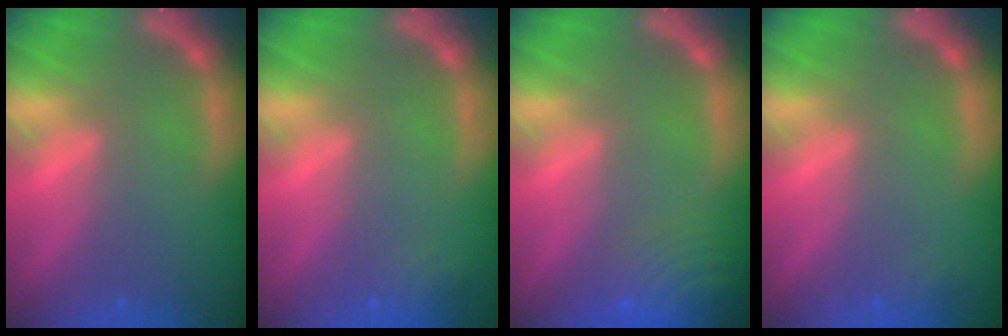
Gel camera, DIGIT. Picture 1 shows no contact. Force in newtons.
{"total": 1.9}
{"total": 10.0}
{"total": 0.9}